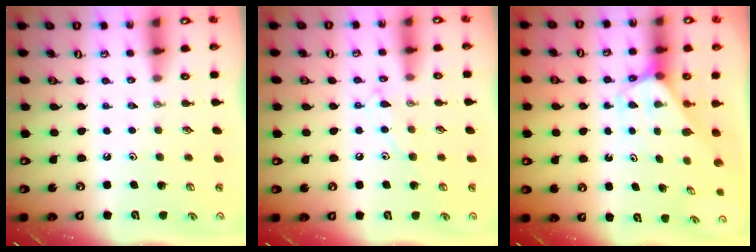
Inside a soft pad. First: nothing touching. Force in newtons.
{"total": 8.3, "press": 8.3, "slide": 0.6}
{"total": 2.7, "press": 2.7, "slide": 0.2}